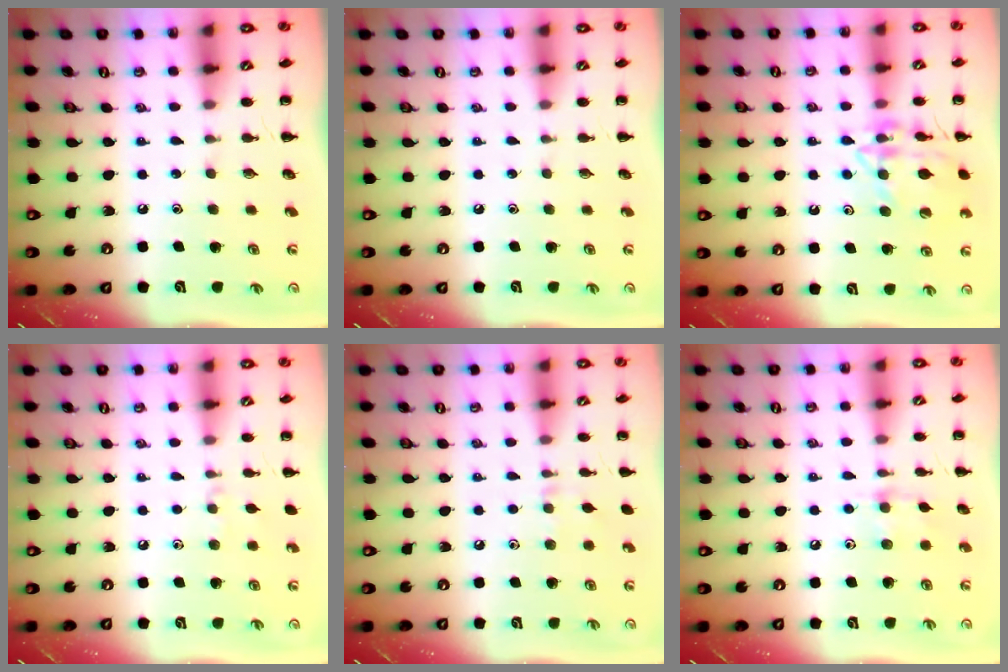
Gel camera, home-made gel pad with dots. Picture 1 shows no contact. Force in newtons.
{"total": 0.0}
{"total": 14.7, "press": 14.6, "slide": 1.0}
{"total": 4.6, "press": 4.3, "slide": 1.6}
{"total": 4.8, "press": 4.5, "slide": 1.7}
{"total": 4.8, "press": 4.8, "slide": 0.8}